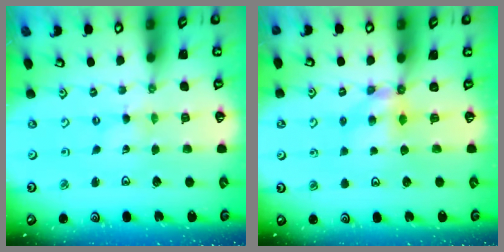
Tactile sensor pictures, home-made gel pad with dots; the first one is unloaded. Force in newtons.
{"total": 5.6, "press": 5.6, "slide": 0.3}